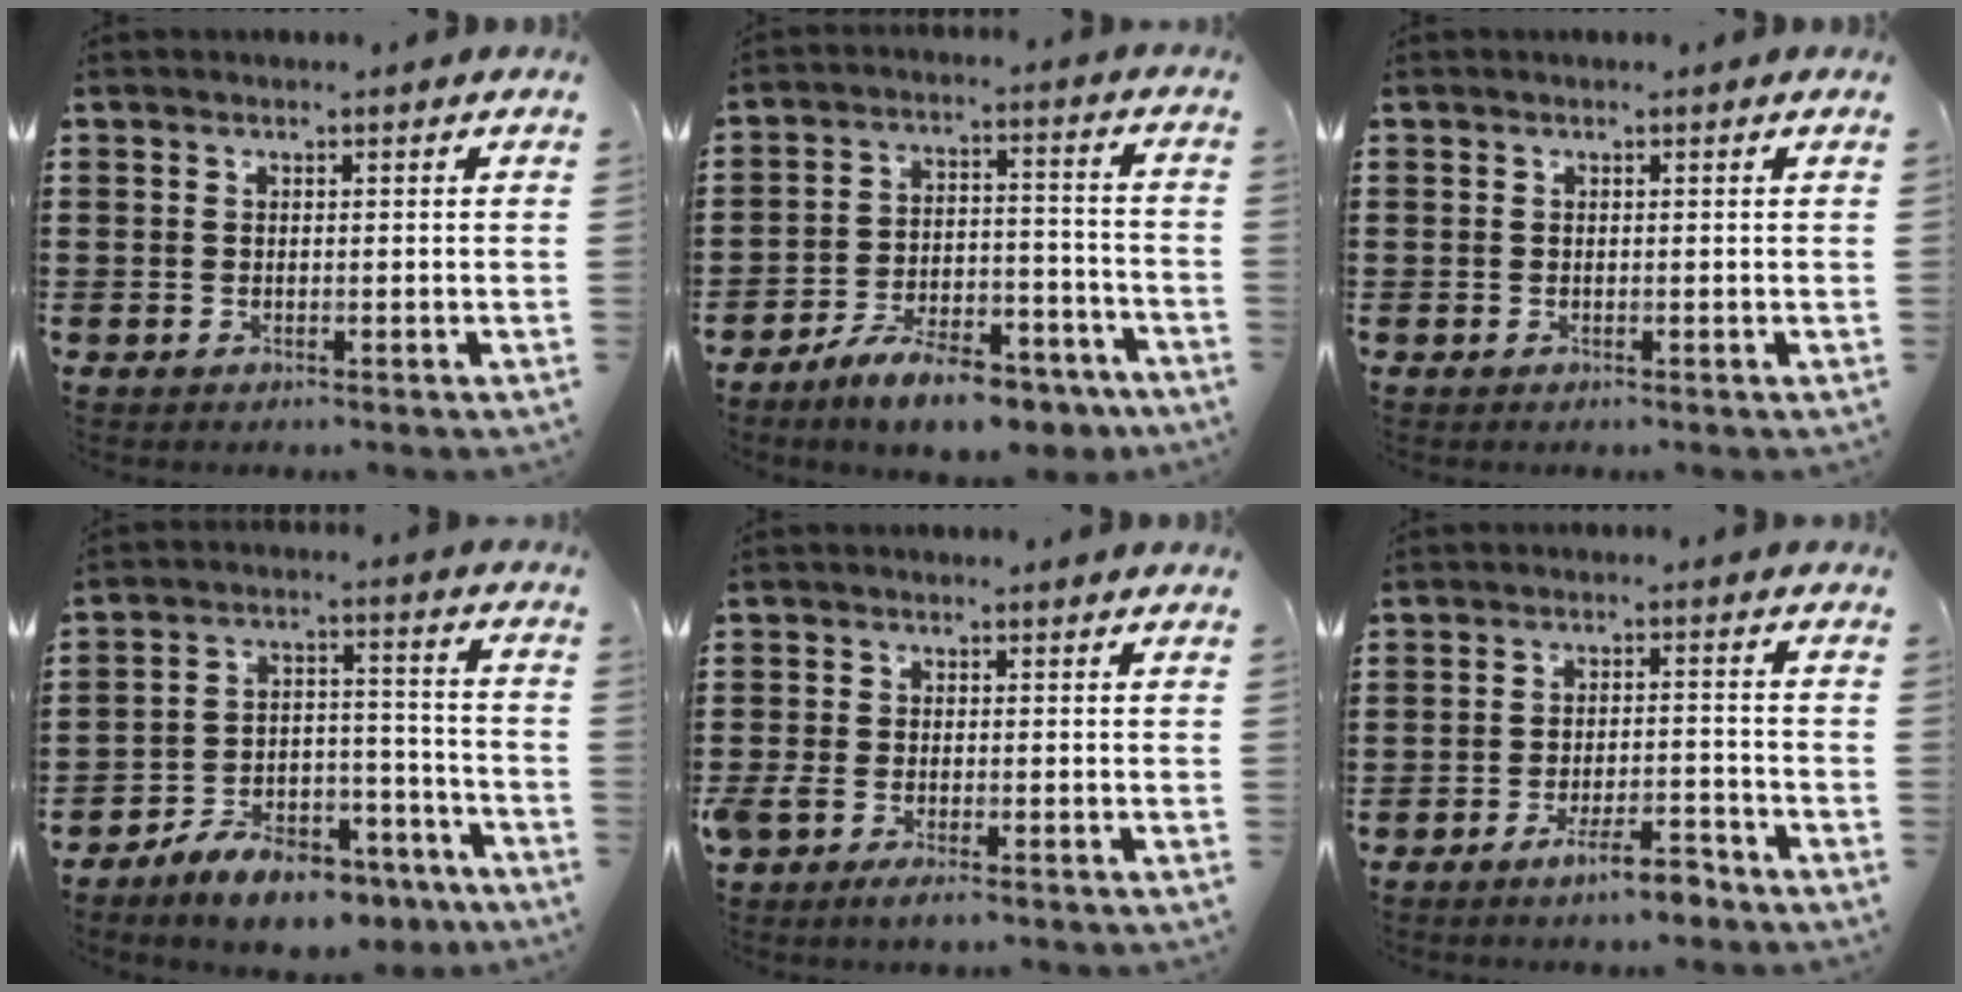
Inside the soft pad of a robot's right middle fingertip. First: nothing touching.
{"total": 9.4, "force": [-8.1, 1.8, 4.4], "torque": [-0.068, 0.026, -0.149]}
{"total": 0.0}
{"total": 8.7, "force": [-7.7, 2.4, 3.2], "torque": [-0.053, 0.031, -0.145]}
{"total": 2.3, "force": [-1.4, 0.6, 1.7], "torque": [-0.051, -0.006, -0.033]}
{"total": 5.7, "force": [-4.5, 0.9, 3.5], "torque": [-0.059, 0.001, -0.080]}